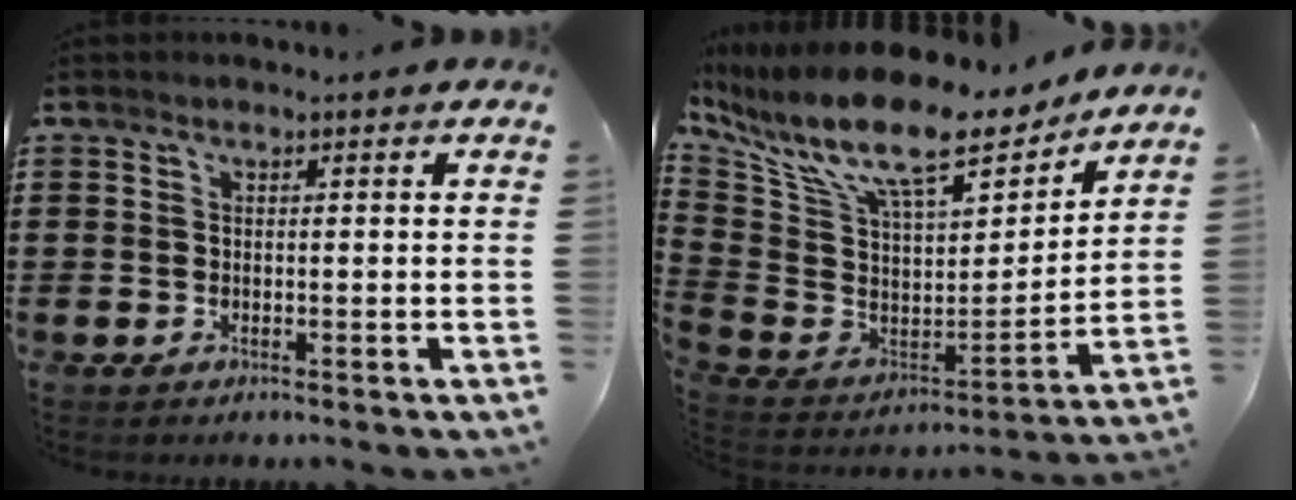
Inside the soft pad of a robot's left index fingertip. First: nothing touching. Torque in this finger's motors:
{"motor_torque": [2.15, 0.01, 1.05, 0.21]}